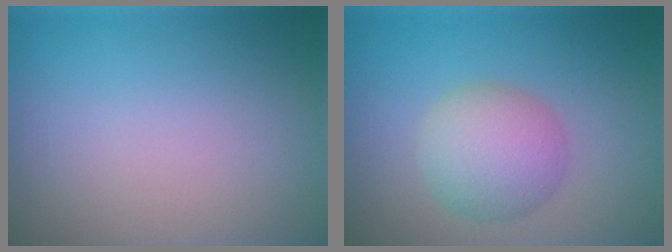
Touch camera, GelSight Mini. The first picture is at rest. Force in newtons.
{"total": 4.4, "press": 4.4, "slide": 0.1}